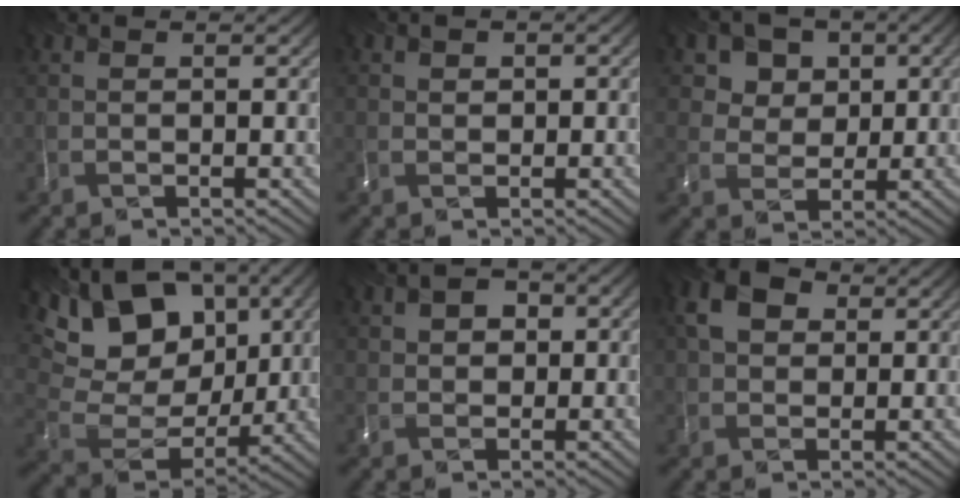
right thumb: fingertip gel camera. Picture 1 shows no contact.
{"total": 0.8, "force": [0.2, 0.8, 0.2], "torque": [0.007, -0.005, 0.012]}
{"total": 7.4, "force": [3.7, 6.0, 2.2], "torque": [-0.071, -0.012, 0.072]}
{"total": 18.5, "force": [8.3, 13.0, 10.2], "torque": [-0.221, 0.035, 0.162]}
{"total": 2.8, "force": [0.6, 2.4, 1.2], "torque": [-0.012, -0.004, 0.011]}
{"total": 4.3, "force": [1.2, 3.5, 2.2], "torque": [-0.051, 0.002, 0.024]}